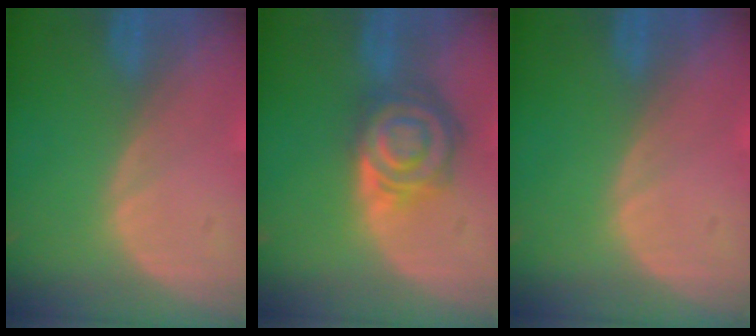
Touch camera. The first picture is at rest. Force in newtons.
{"total": 8.0, "press": 7.1, "slide": 3.7}
{"total": 0.0}